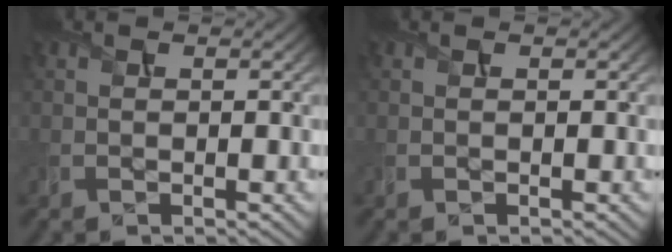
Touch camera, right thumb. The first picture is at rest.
{"total": 0.0}